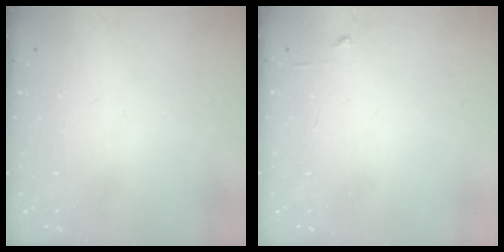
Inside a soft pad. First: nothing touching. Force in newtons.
{"total": 3.7, "press": 3.6, "slide": 0.4}